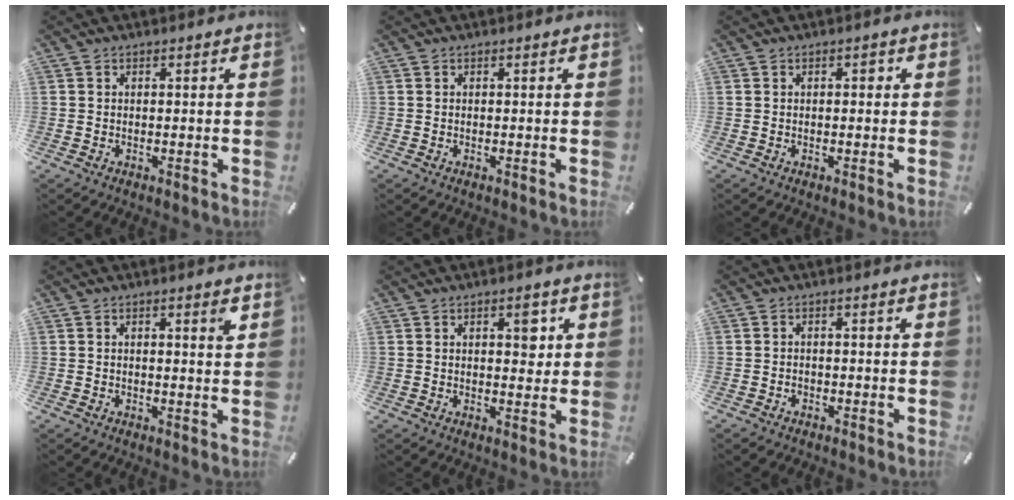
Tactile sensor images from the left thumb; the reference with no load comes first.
{"total": 0.0}
{"total": 1.4, "force": [0.1, 0.7, 1.2], "torque": [-0.016, 0.003, -0.003]}
{"total": 1.9, "force": [0.7, 0.3, 1.8], "torque": [-0.021, -0.005, 0.007]}
{"total": 5.3, "force": [1.7, 2.9, 4.2], "torque": [-0.039, -0.012, 0.017]}
{"total": 1.5, "force": [-0.8, 1.0, 0.7], "torque": [-0.016, 0.003, -0.018]}